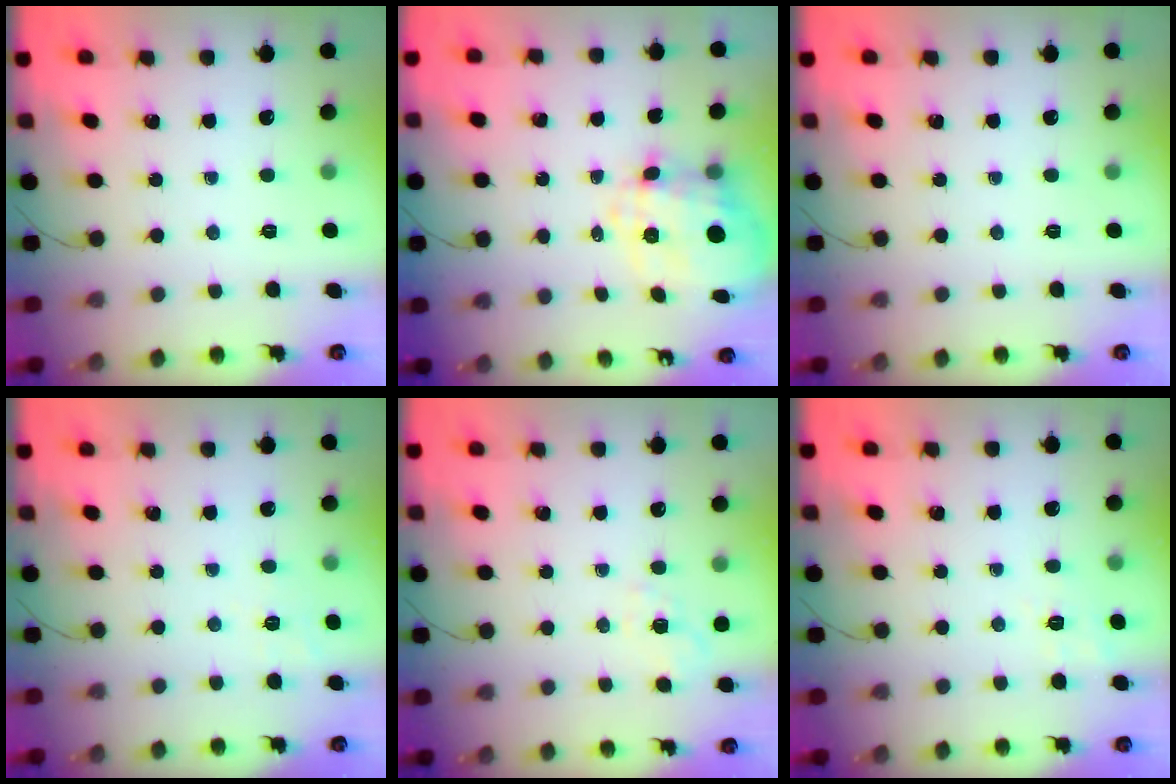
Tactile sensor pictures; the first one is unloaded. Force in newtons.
{"total": 11.9, "press": 11.7, "slide": 2.3}
{"total": 0.0}
{"total": 4.1, "press": 3.7, "slide": 1.8}
{"total": 2.2, "press": 1.6, "slide": 1.6}
{"total": 1.7, "press": 0.1, "slide": 1.7}